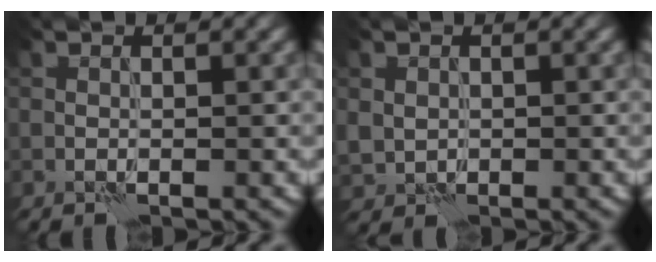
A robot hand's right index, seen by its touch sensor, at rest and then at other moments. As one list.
[{"total": 1.6, "force": [0.3, 1.6, 0.1], "torque": [-0.004, -0.004, 0.006]}]